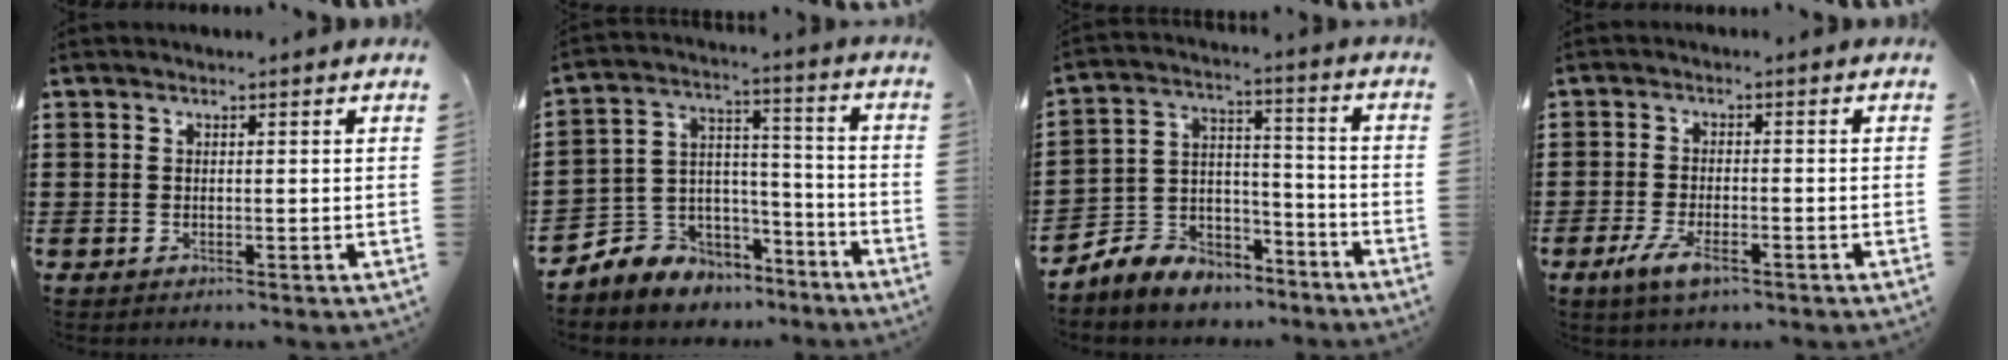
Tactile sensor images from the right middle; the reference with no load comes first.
{"total": 6.2, "force": [-4.3, 4.3, -1.2], "torque": [-0.004, -0.001, -0.084]}
{"total": 6.3, "force": [-5.9, 2.3, -0.8], "torque": [0.000, 0.008, -0.121]}
{"total": 4.8, "force": [-2.6, 1.8, 3.6], "torque": [-0.078, -0.002, -0.051]}